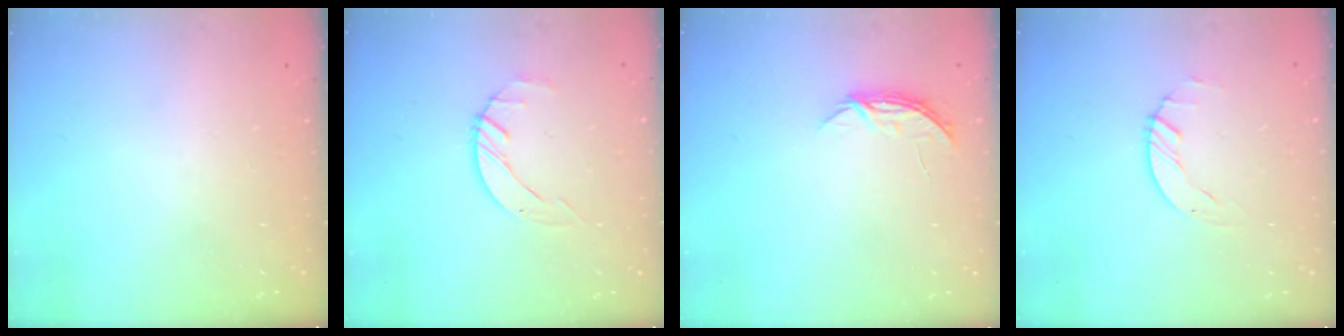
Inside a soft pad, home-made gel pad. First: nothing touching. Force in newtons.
{"total": 2.0, "press": 2.0, "slide": 0.3}
{"total": 4.0, "press": 4.0, "slide": 0.5}
{"total": 0.8, "press": 0.8, "slide": 0.2}